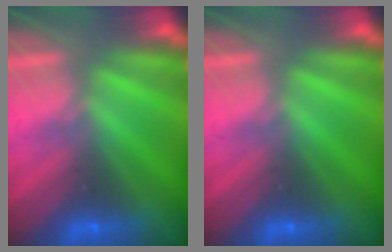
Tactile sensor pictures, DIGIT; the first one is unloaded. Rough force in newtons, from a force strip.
{"total": 0.0}